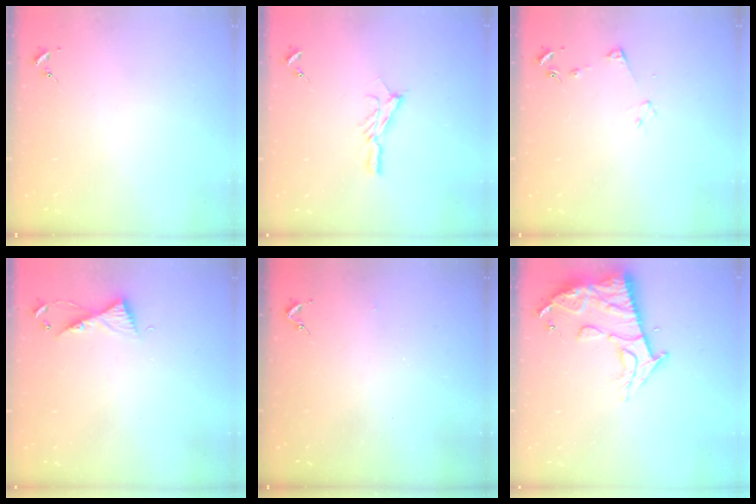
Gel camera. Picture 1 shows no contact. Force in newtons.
{"total": 8.3, "press": 8.3, "slide": 0.6}
{"total": 4.5, "press": 4.5, "slide": 0.6}
{"total": 6.2, "press": 6.2, "slide": 0.6}
{"total": 2.6, "press": 2.5, "slide": 0.3}
{"total": 14.4, "press": 14.3, "slide": 1.2}